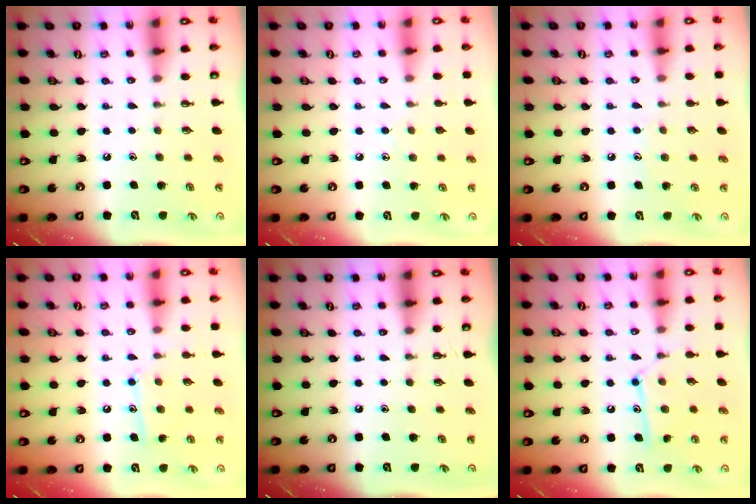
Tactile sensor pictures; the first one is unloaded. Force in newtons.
{"total": 5.3, "press": 5.2, "slide": 0.5}
{"total": 5.4, "press": 5.4, "slide": 0.7}
{"total": 10.3, "press": 10.3, "slide": 0.7}
{"total": 0.0}
{"total": 11.0, "press": 11.0, "slide": 0.2}